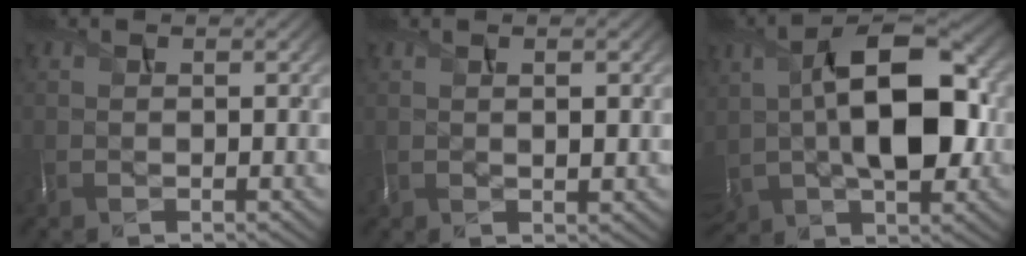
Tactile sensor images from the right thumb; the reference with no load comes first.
{"total": 1.7, "force": [0.7, 0.6, 1.5], "torque": [-0.034, 0.003, 0.014]}
{"total": 14.3, "force": [1.1, 8.7, 11.3], "torque": [-0.208, 0.002, 0.020]}